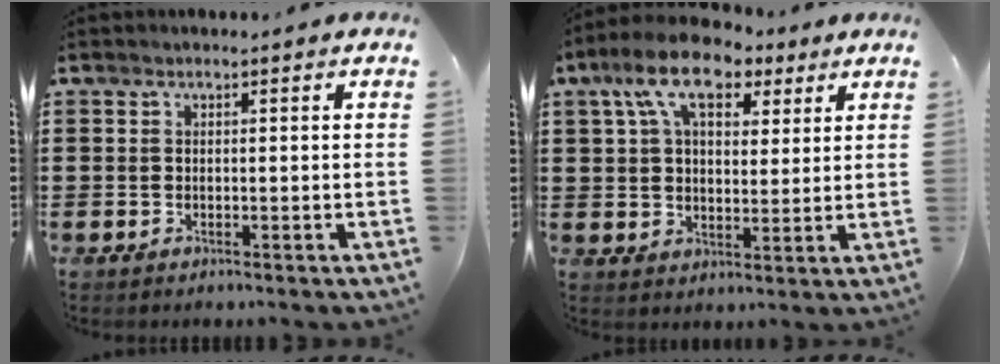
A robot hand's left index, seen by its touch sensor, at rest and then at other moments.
{"total": 10.0, "force": [6.2, 5.1, 5.9], "torque": [-0.123, 0.000, 0.110]}